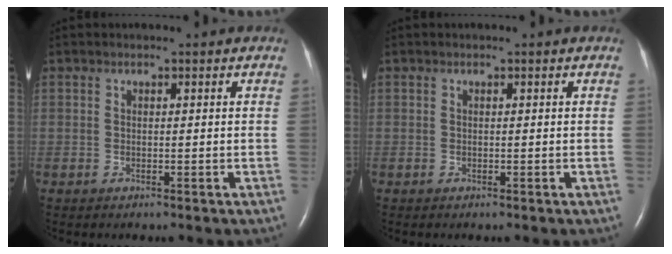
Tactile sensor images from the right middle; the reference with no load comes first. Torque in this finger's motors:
{"motor_torque": [0.11, -0.02, 0.00, 0.01]}